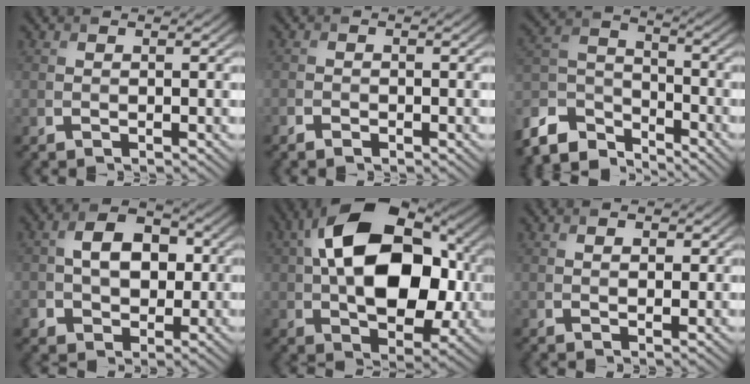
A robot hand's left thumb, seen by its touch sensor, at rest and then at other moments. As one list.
[{"total": 1.4, "force": [-1.0, 0.7, 0.6], "torque": [-0.013, -0.003, -0.021]}, {"total": 10.2, "force": [-7.8, 4.8, 4.4], "torque": [-0.111, -0.007, -0.173]}, {"total": 6.8, "force": [0.2, 5.0, 4.6], "torque": [-0.087, 0.001, 0.003]}, {"total": 16.8, "force": [2.5, 10.3, 13.0], "torque": [-0.217, 0.014, 0.041]}, {"total": 2.0, "force": [1.0, 0.9, 1.5], "torque": [-0.022, -0.007, 0.022]}]